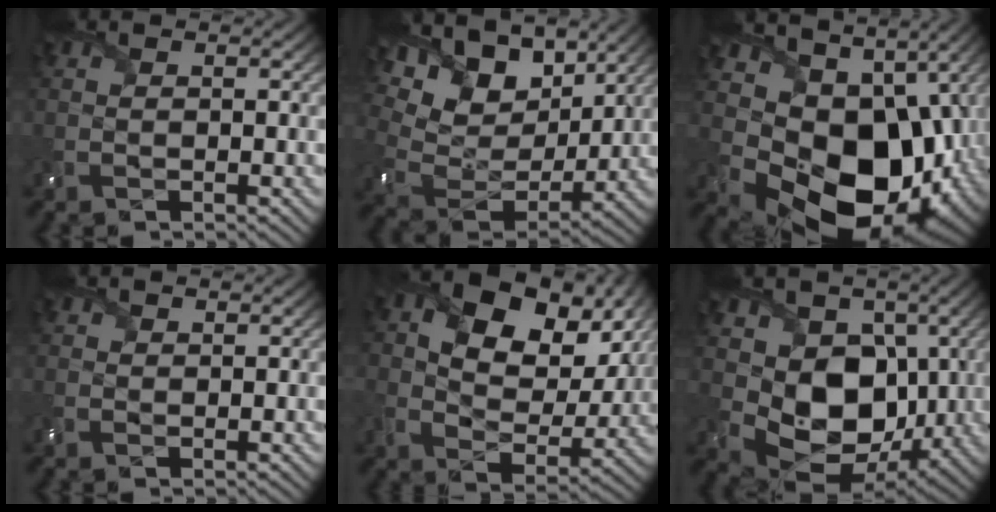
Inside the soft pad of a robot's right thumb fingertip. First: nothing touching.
{"total": 14.3, "force": [8.4, 8.6, 7.8], "torque": [-0.198, 0.026, 0.146]}
{"total": 17.4, "force": [0.9, 13.1, 11.5], "torque": [-0.191, -0.046, 0.055]}
{"total": 1.0, "force": [0.9, 0.5, 0.2], "torque": [-0.006, 0.005, 0.020]}
{"total": 13.9, "force": [5.6, 9.1, 9.0], "torque": [-0.138, 0.010, 0.095]}
{"total": 10.8, "force": [1.7, 8.3, 6.7], "torque": [-0.129, -0.030, 0.025]}